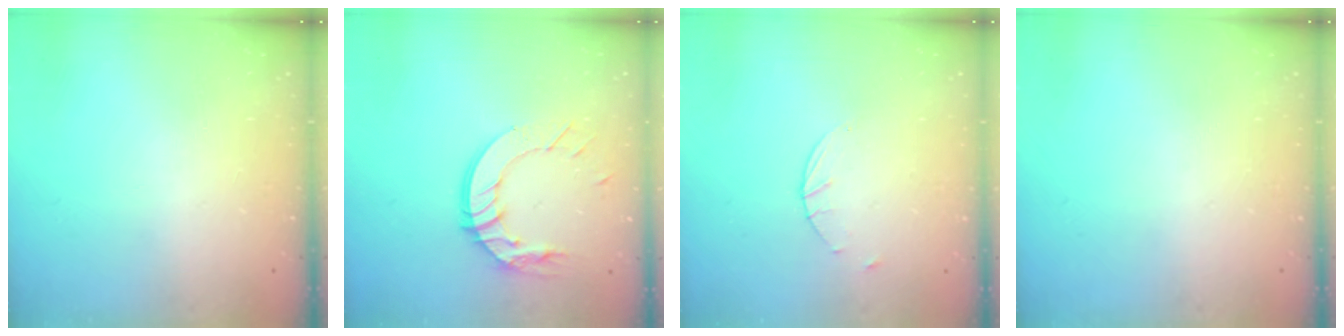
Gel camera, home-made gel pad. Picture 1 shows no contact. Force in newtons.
{"total": 11.6, "press": 11.6, "slide": 1.2}
{"total": 1.7, "press": 1.7, "slide": 0.3}
{"total": 0.0}